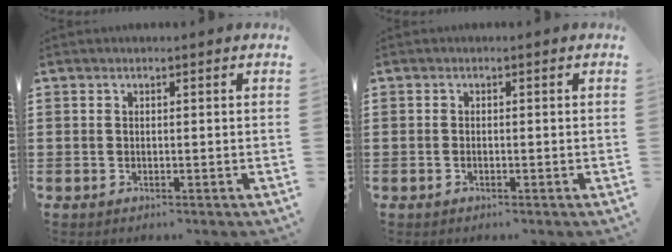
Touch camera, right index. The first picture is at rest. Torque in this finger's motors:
{"motor_torque": [-0.68, 0.97, -0.03, -0.01]}